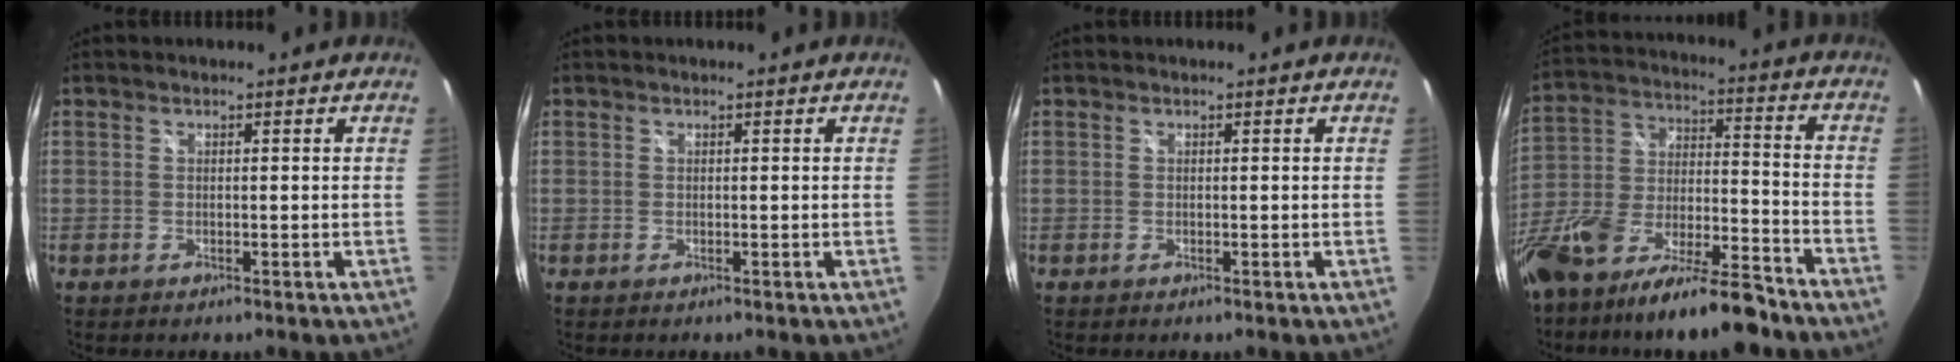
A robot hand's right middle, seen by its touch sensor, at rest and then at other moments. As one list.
[{"total": 0.0}, {"total": 0.0}, {"total": 19.4, "force": [-12.7, 6.9, 13.0], "torque": [-0.254, -0.023, -0.213]}]